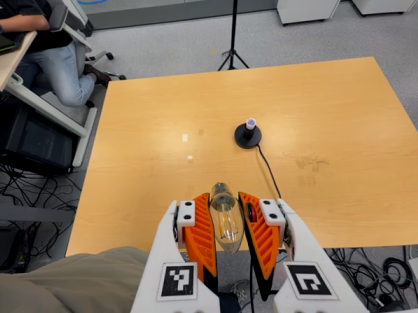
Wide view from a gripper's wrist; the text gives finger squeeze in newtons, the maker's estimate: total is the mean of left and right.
{"total": 21.3, "left": 22.9, "right": 19.8}